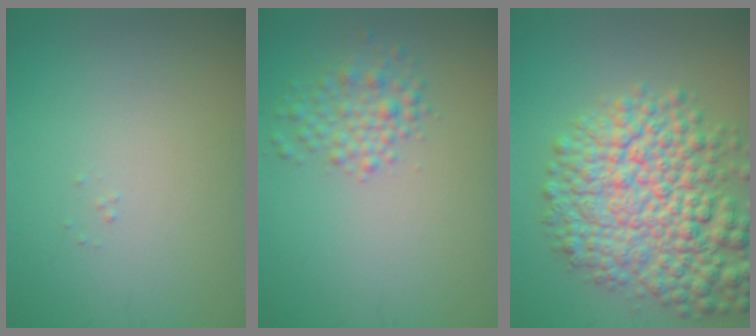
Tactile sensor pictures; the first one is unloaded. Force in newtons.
{"total": 2.5, "press": 2.5, "slide": 0.0}
{"total": 9.7, "press": 9.7, "slide": 0.3}